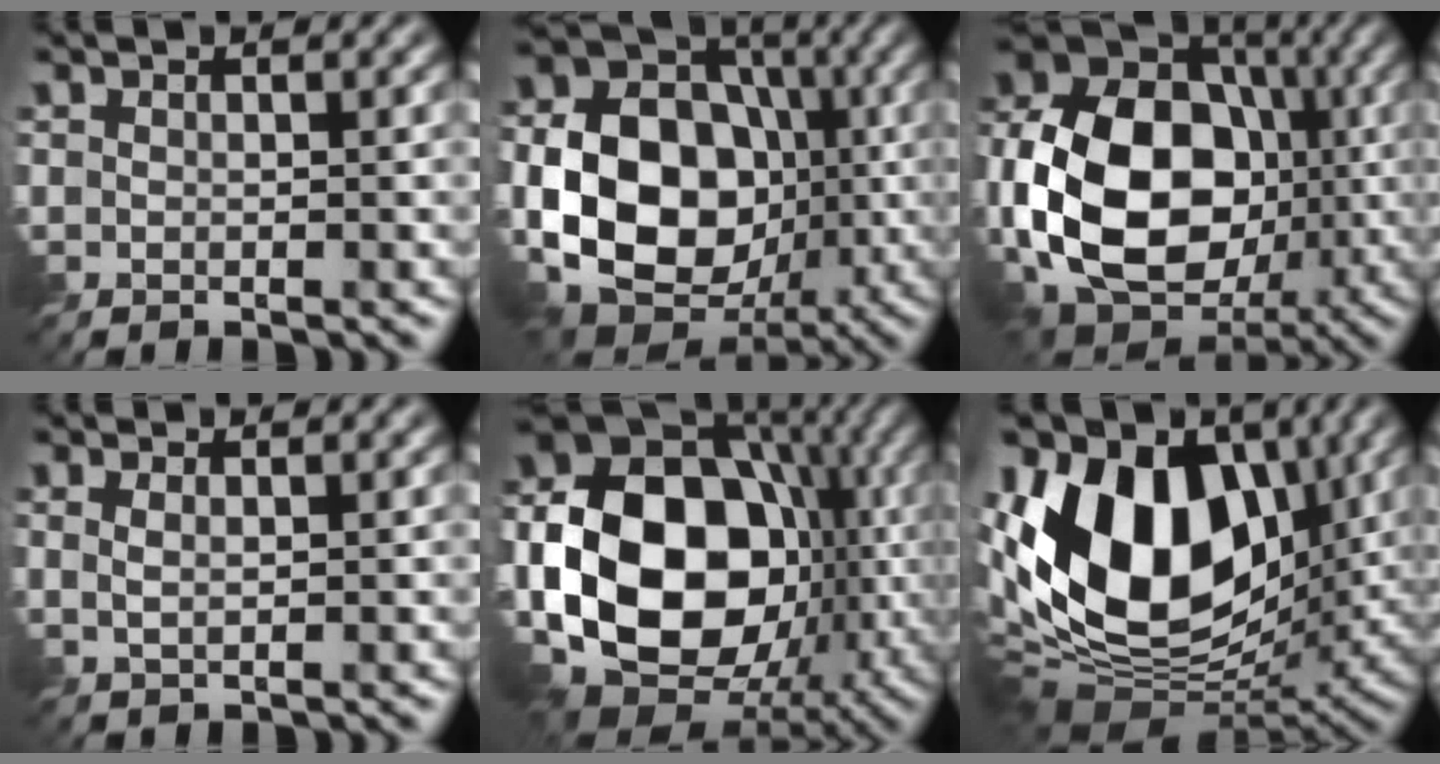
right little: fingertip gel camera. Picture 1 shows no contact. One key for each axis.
{"total": 15.2, "fx": -2.2, "fy": 12.1, "fz": 8.9, "tx": -0.163, "ty": -0.004, "tz": -0.059}
{"total": 15.3, "fx": -2.9, "fy": 10.9, "fz": 10.4, "tx": -0.209, "ty": -0.009, "tz": -0.071}
{"total": 0.9, "fx": 0.0, "fy": 0.3, "fz": 0.9, "tx": -0.021, "ty": -0.004, "tz": -0.002}
{"total": 20.1, "fx": -2.1, "fy": 15.3, "fz": 12.8, "tx": -0.233, "ty": -0.006, "tz": -0.041}
{"total": 15.4, "fx": 1.5, "fy": 10.1, "fz": 11.5, "tx": -0.222, "ty": 0.012, "tz": 0.007}